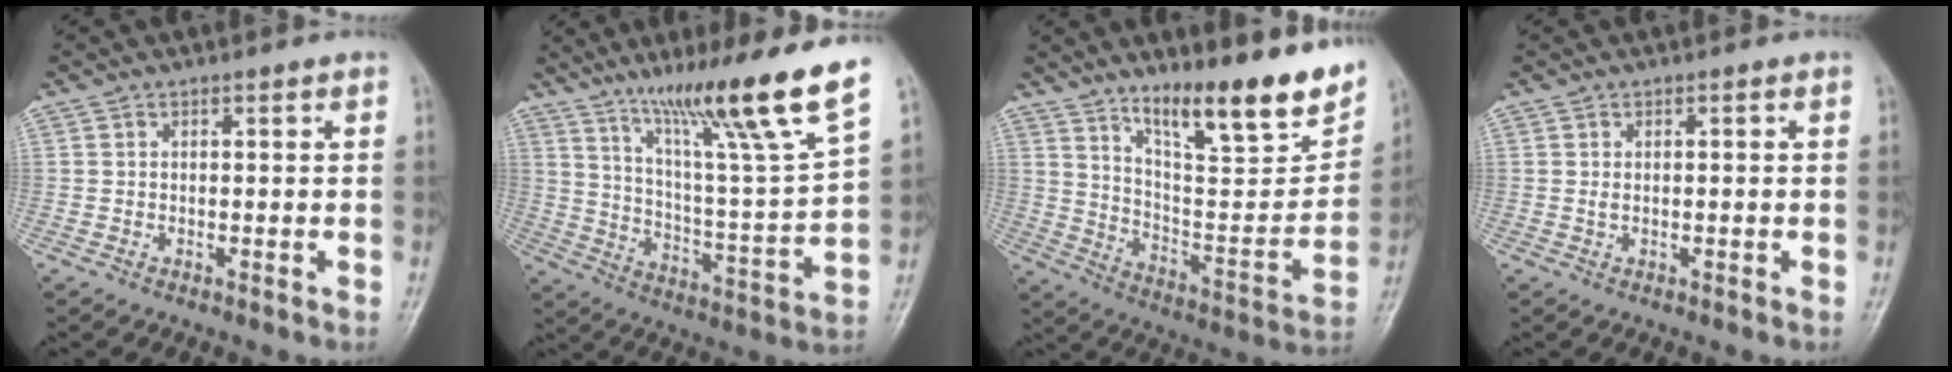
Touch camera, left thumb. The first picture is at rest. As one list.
[{"total": 20.3, "force": [13.1, 0.2, 15.5], "torque": [-0.223, -0.065, 0.214]}, {"total": 22.3, "force": [14.4, 6.0, 15.9], "torque": [-0.194, -0.079, 0.233]}, {"total": 1.1, "force": [0.0, 0.3, 1.1], "torque": [-0.024, 0.009, 0.005]}]